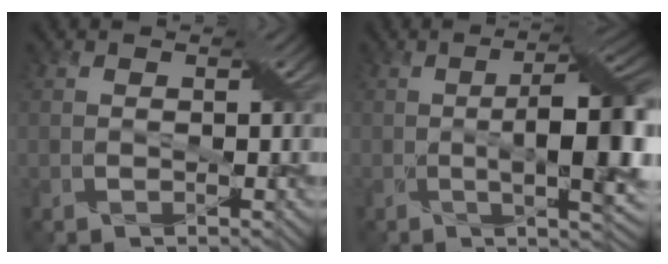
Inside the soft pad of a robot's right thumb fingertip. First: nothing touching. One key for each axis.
{"total": 11.0, "fx": -0.9, "fy": 3.1, "fz": 10.5, "tx": -0.166, "ty": -0.001, "tz": -0.007}